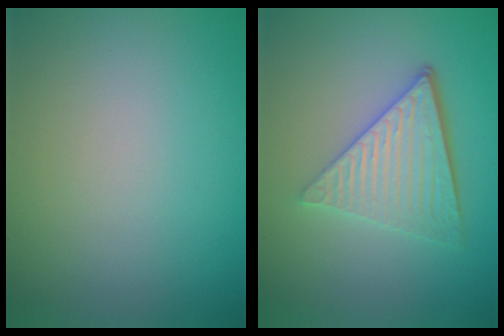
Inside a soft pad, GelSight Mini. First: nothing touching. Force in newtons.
{"total": 5.7, "press": 3.9, "slide": 4.1}